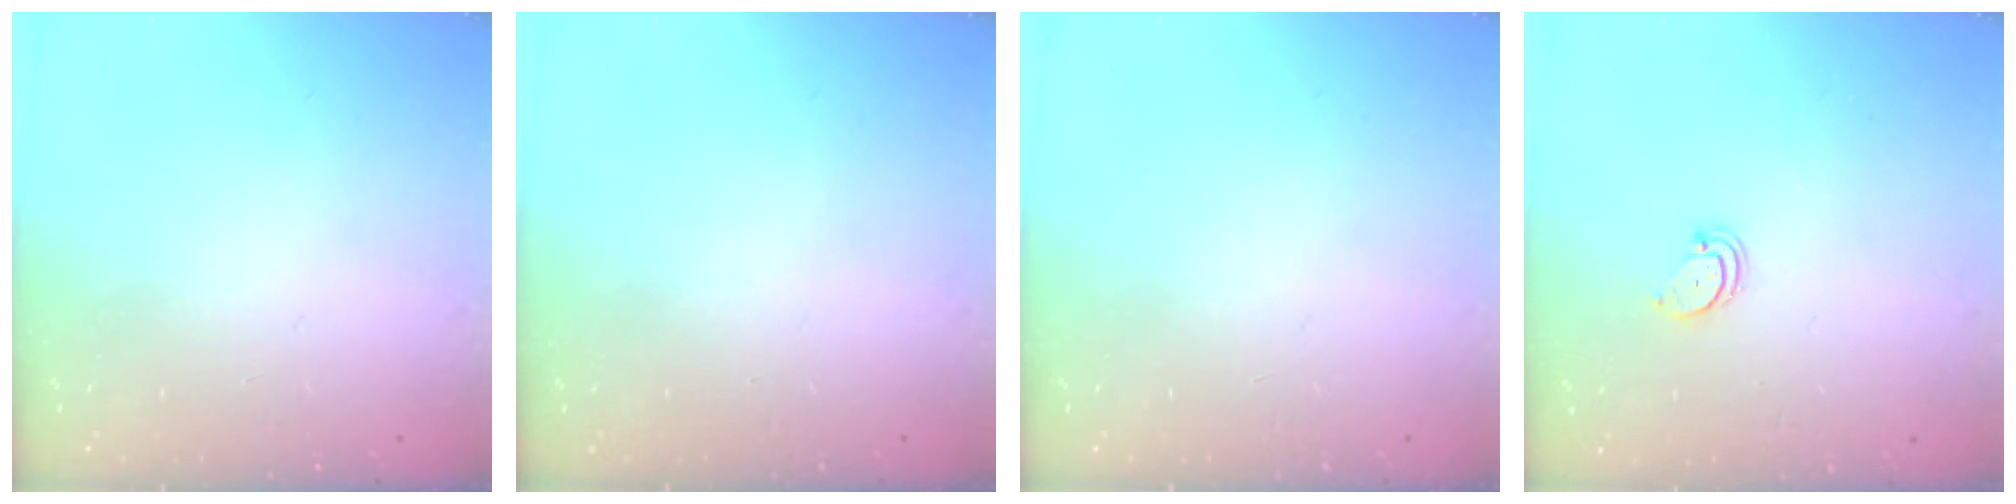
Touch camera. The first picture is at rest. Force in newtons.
{"total": 0.0}
{"total": 0.0}
{"total": 1.9, "press": 1.9, "slide": 0.2}